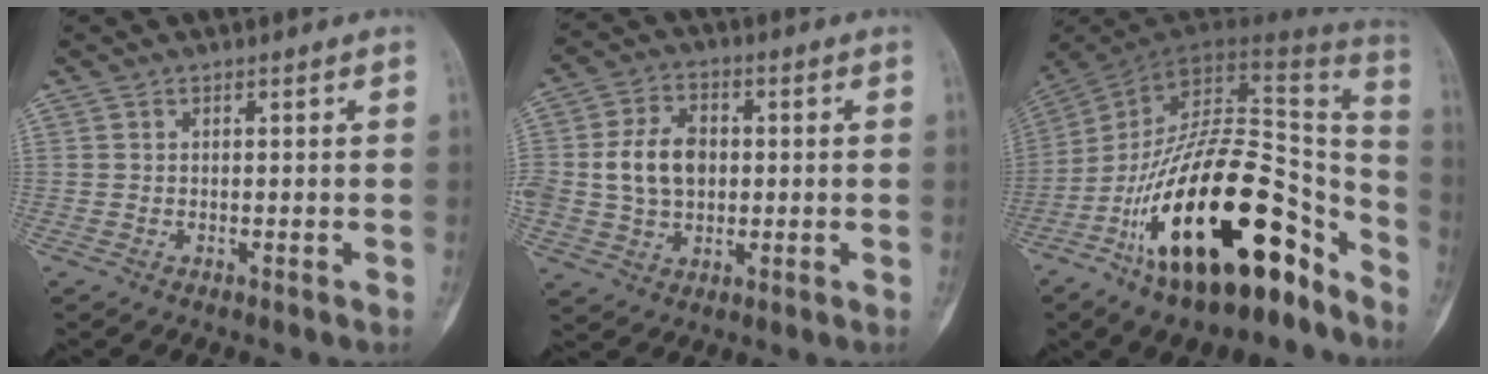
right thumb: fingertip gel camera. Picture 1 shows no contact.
{"total": 9.8, "force": [0.4, 7.2, 6.6], "torque": [-0.098, 0.014, 0.009]}
{"total": 30.3, "force": [-16.5, 13.3, 21.6], "torque": [-0.290, 0.092, -0.267]}